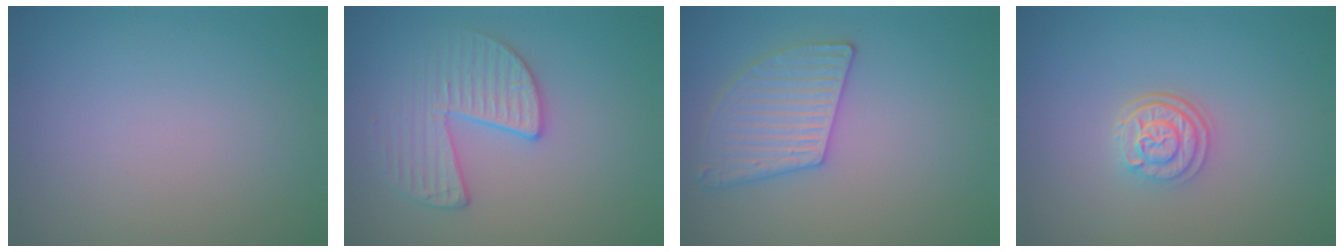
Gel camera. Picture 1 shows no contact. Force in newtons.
{"total": 3.3, "press": 3.1, "slide": 1.1}
{"total": 3.5, "press": 3.4, "slide": 0.8}
{"total": 3.0, "press": 2.4, "slide": 1.7}